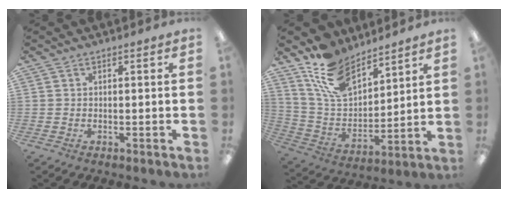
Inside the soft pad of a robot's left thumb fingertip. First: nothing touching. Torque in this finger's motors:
{"motor_torque": [0.22, 0.47, 1.42, -1.35, 0.30]}